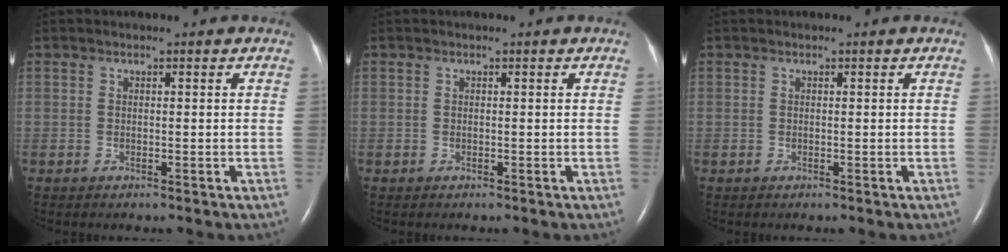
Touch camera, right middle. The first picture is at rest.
{"total": 0.0}
{"total": 0.0}